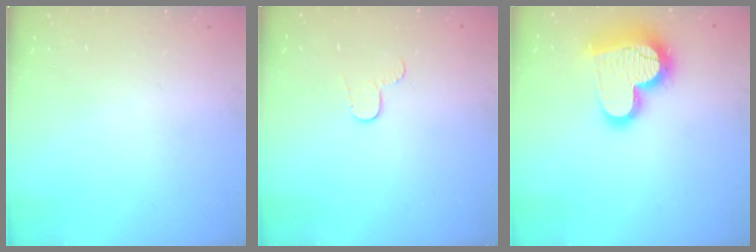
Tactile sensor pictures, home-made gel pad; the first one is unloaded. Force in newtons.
{"total": 5.1, "press": 5.1, "slide": 0.5}
{"total": 18.4, "press": 18.4, "slide": 1.4}